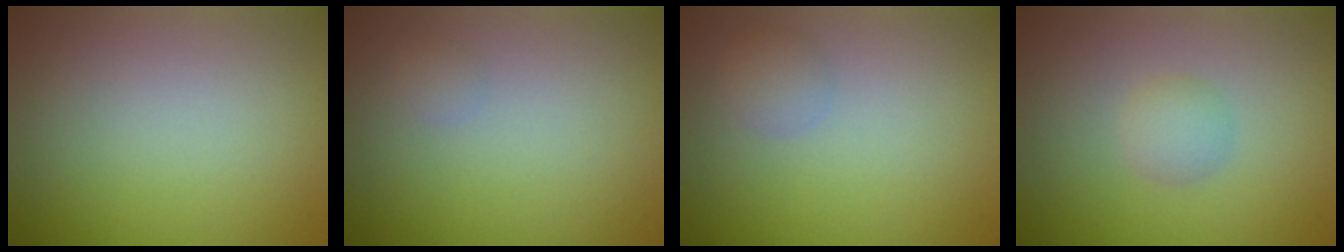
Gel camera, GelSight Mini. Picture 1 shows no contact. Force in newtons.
{"total": 0.7, "press": 0.7, "slide": 0.0}
{"total": 1.5, "press": 1.5, "slide": 0.1}
{"total": 1.6, "press": 1.6, "slide": 0.0}